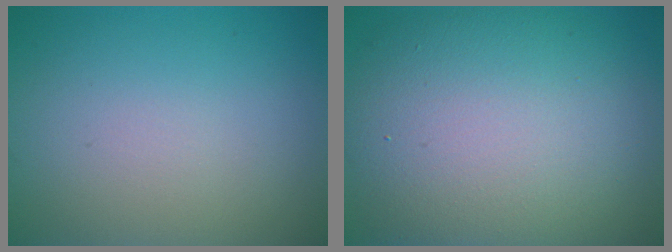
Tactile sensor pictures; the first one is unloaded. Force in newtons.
{"total": 13.1, "press": 13.1, "slide": 0.2}